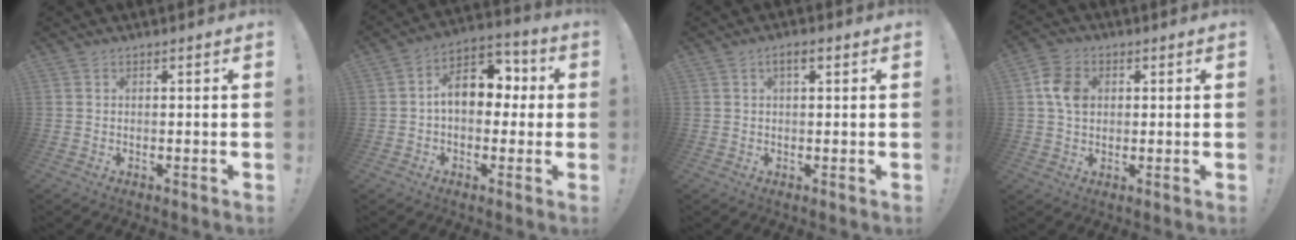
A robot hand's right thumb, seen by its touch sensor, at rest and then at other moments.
{"total": 13.0, "force": [1.7, 8.6, 9.5], "torque": [-0.129, 0.010, 0.035]}
{"total": 3.0, "force": [1.1, 1.2, 2.5], "torque": [-0.036, -0.001, 0.016]}
{"total": 8.3, "force": [1.4, 6.3, 5.1], "torque": [-0.076, 0.007, 0.028]}